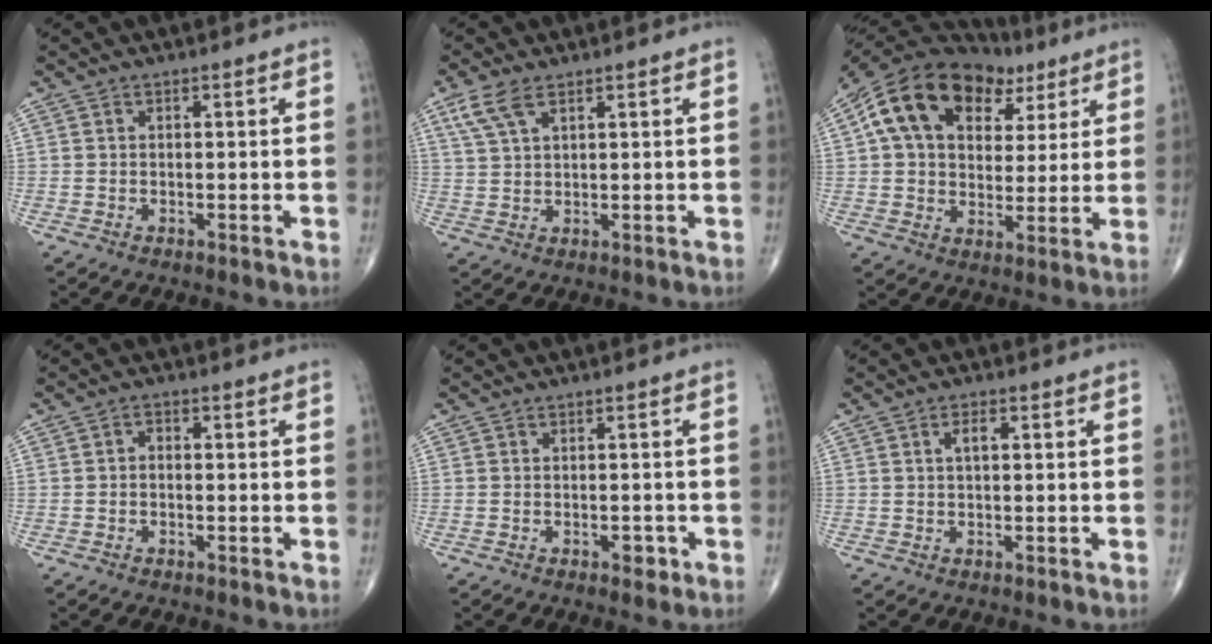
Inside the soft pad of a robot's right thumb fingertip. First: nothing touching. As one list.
[{"total": 5.2, "force": [3.0, 2.2, 3.7], "torque": [-0.086, 0.004, 0.068]}, {"total": 21.8, "force": [9.3, 14.0, 13.9], "torque": [-0.222, 0.019, 0.151]}, {"total": 1.4, "force": [-0.2, 1.0, 1.0], "torque": [-0.006, 0.007, -0.009]}, {"total": 1.8, "force": [-0.8, 1.1, 1.1], "torque": [-0.007, 0.004, -0.011]}, {"total": 2.3, "force": [0.6, 1.0, 2.0], "torque": [-0.031, 0.003, 0.009]}]